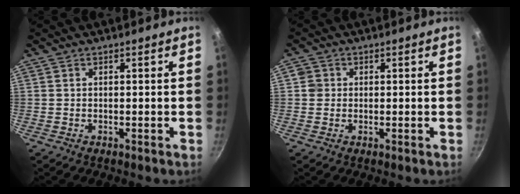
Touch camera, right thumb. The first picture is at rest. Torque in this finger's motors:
{"motor_torque": [0.52, 0.45, 0.48, 0.31, -0.03]}